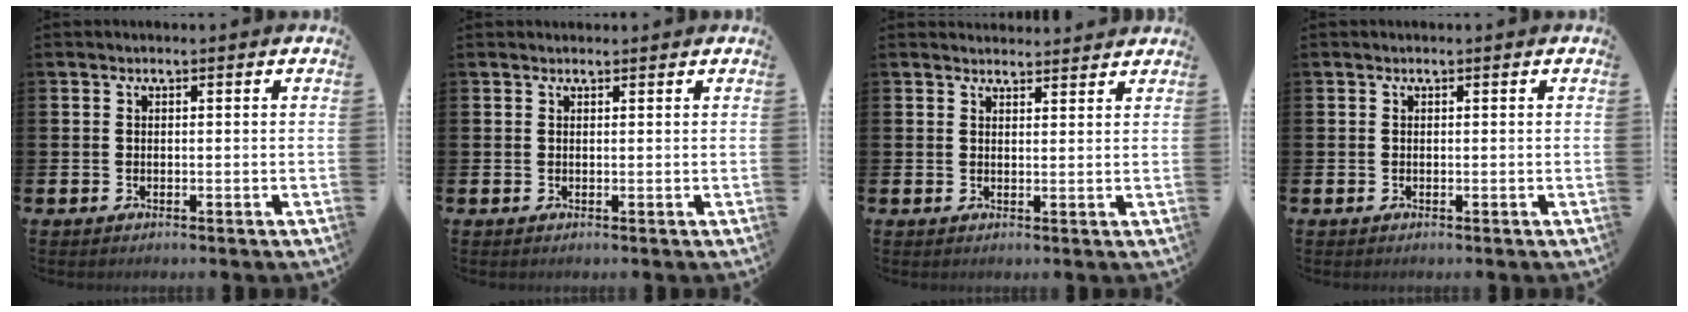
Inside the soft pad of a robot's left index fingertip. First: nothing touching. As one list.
[{"total": 0.6, "force": [0.6, 0.1, 0.0], "torque": [0.014, -0.006, 0.007]}, {"total": 2.4, "force": [2.4, 0.4, -0.1], "torque": [0.007, -0.016, 0.042]}, {"total": 0.0}]